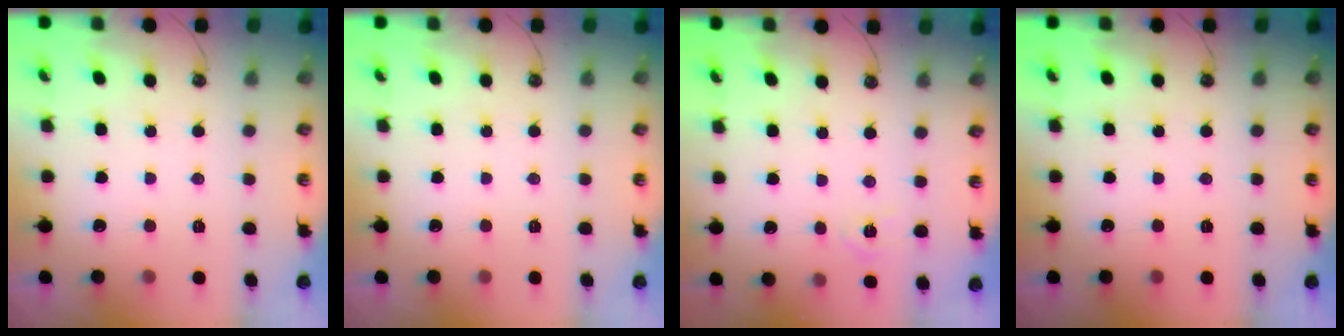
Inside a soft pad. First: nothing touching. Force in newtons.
{"total": 0.0}
{"total": 5.1, "press": 5.0, "slide": 0.5}
{"total": 0.0}